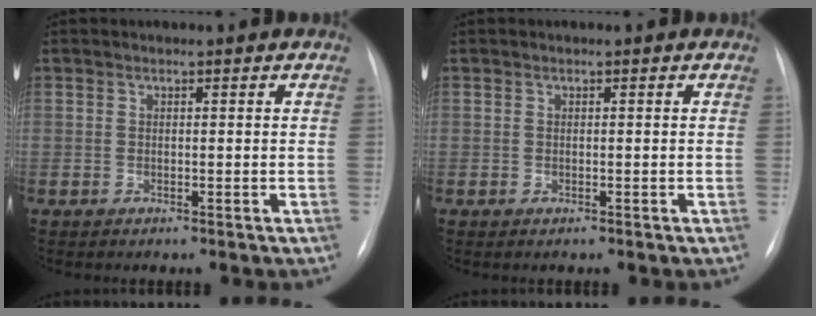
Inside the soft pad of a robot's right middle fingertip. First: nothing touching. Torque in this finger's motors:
{"motor_torque": [0.26, -0.51, 0.04, 0.02]}